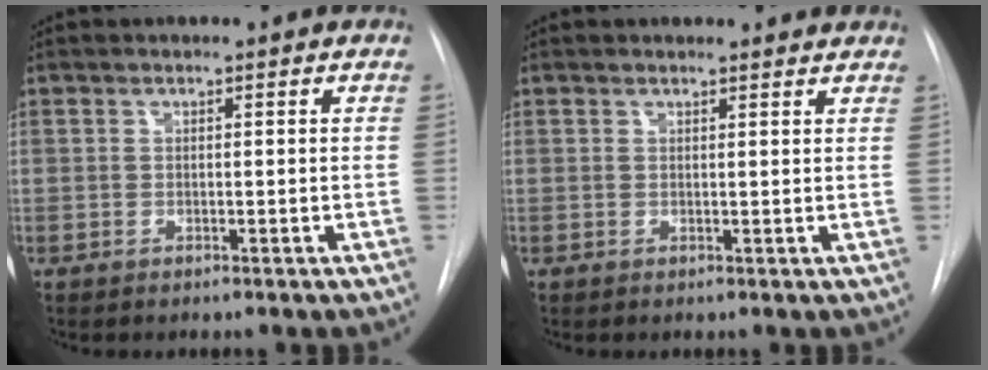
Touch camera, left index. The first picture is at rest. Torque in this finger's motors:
{"motor_torque": [0.66, -0.54, 0.02, 0.00]}